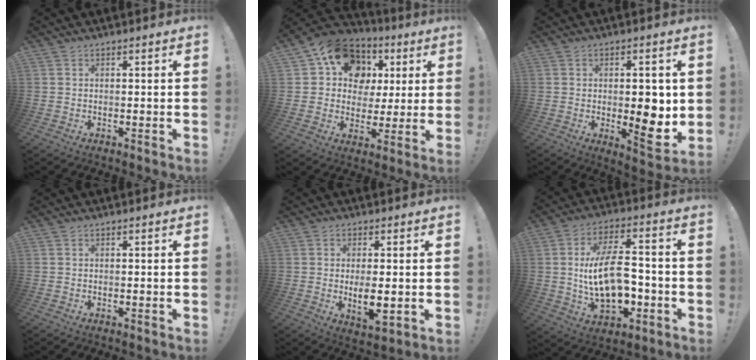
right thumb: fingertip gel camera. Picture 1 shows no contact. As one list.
[{"total": 15.2, "force": [5.8, 12.1, 7.0], "torque": [-0.100, -0.027, 0.120]}, {"total": 8.8, "force": [0.2, 3.8, 8.0], "torque": [-0.079, -0.012, 0.003]}, {"total": 0.0}, {"total": 7.3, "force": [-0.3, 2.6, 6.8], "torque": [-0.101, -0.015, -0.003]}, {"total": 18.2, "force": [-1.7, 10.1, 15.0], "torque": [-0.270, 0.001, -0.033]}]